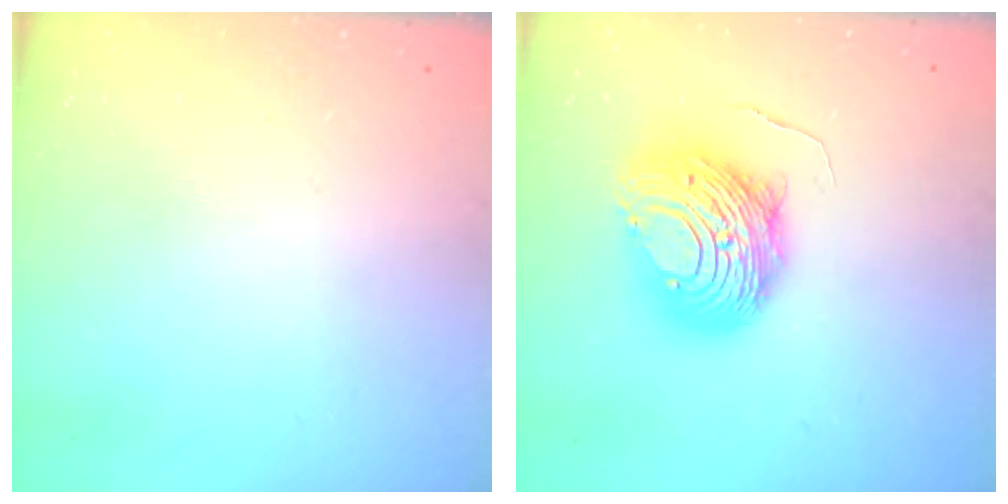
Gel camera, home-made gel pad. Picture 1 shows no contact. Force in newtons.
{"total": 13.6, "press": 13.5, "slide": 1.3}